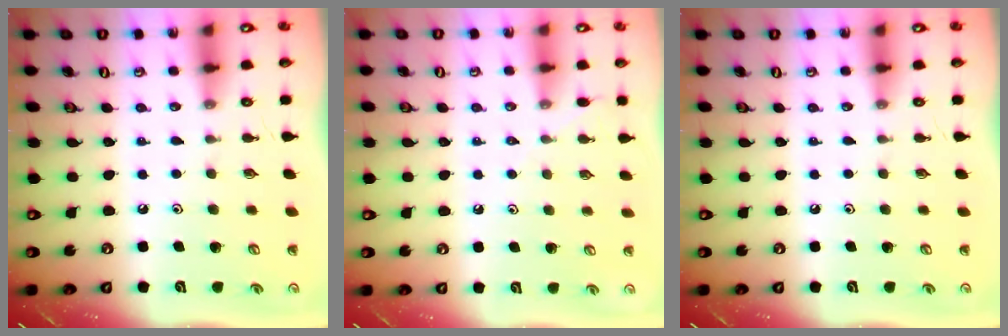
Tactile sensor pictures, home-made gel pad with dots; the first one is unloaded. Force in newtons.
{"total": 4.0, "press": 4.0, "slide": 0.7}
{"total": 0.0}